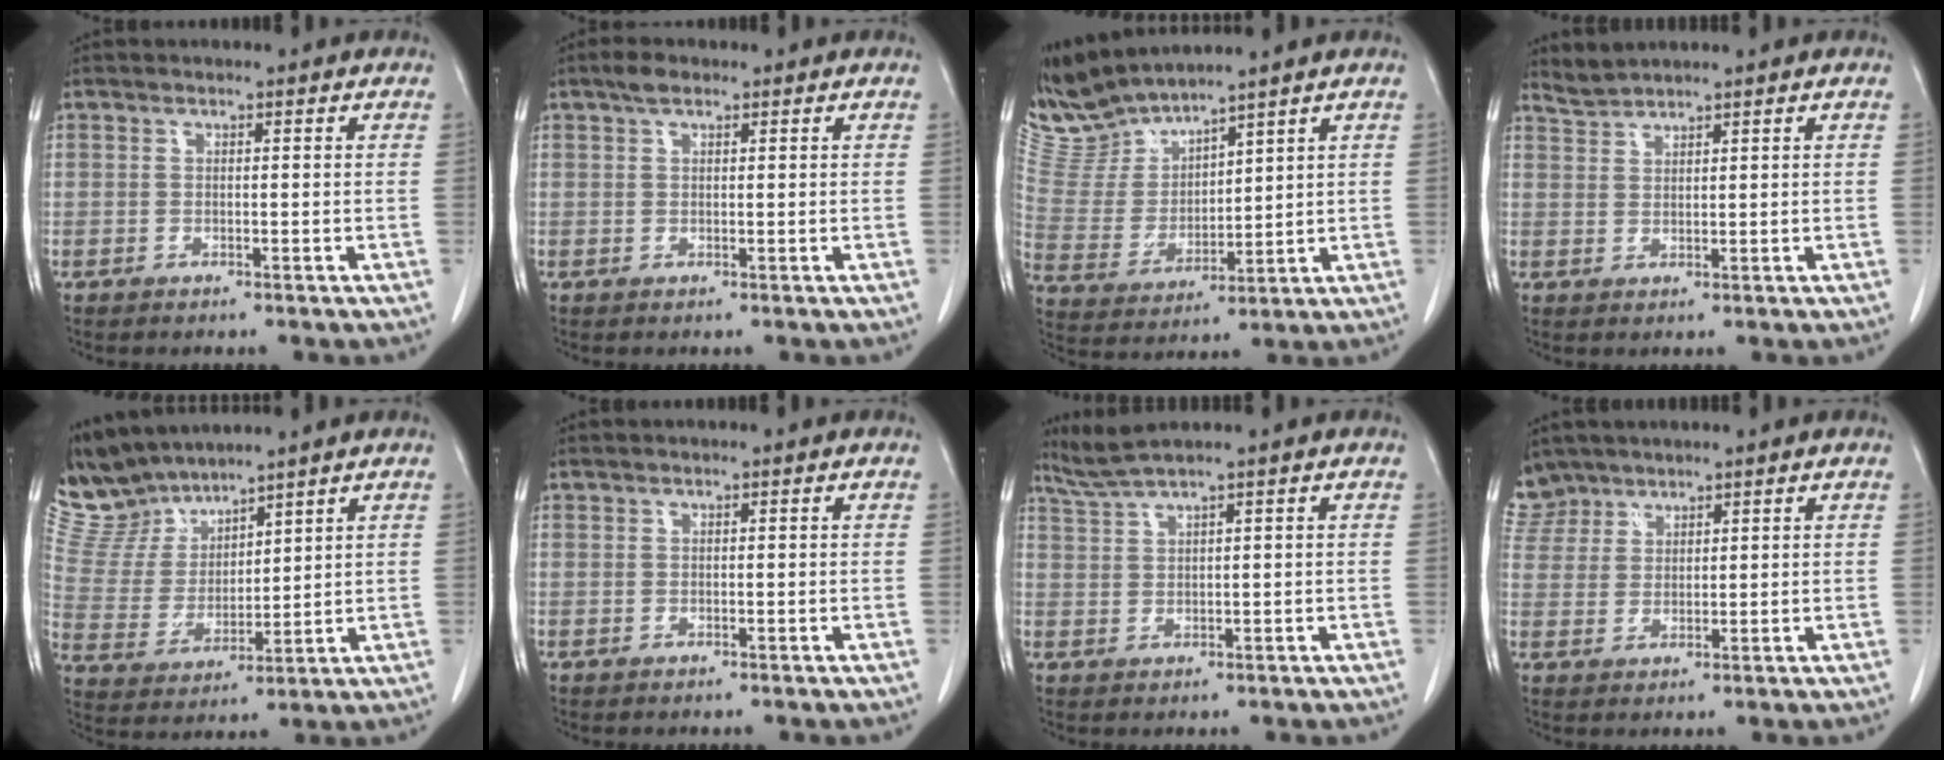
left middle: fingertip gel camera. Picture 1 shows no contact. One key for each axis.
{"total": 2.1, "fx": 1.4, "fy": 0.9, "fz": 1.3, "tx": -0.026, "ty": 0.012, "tz": 0.024}
{"total": 8.5, "fx": 8.5, "fy": 0.1, "fz": 0.8, "tx": -0.047, "ty": 0.004, "tz": 0.195}
{"total": 2.2, "fx": 2.1, "fy": -0.4, "fz": -0.4, "tx": 0.001, "ty": 0.004, "tz": 0.051}
{"total": 9.4, "fx": 9.1, "fy": 2.2, "fz": 0.6, "tx": -0.035, "ty": 0.012, "tz": 0.205}
{"total": 0.0}
{"total": 3.0, "fx": 2.6, "fy": -1.3, "fz": 1.0, "tx": -0.030, "ty": 0.003, "tz": 0.065}
{"total": 5.4, "fx": 4.7, "fy": 2.7, "fz": -0.4, "tx": 0.011, "ty": 0.008, "tz": 0.099}